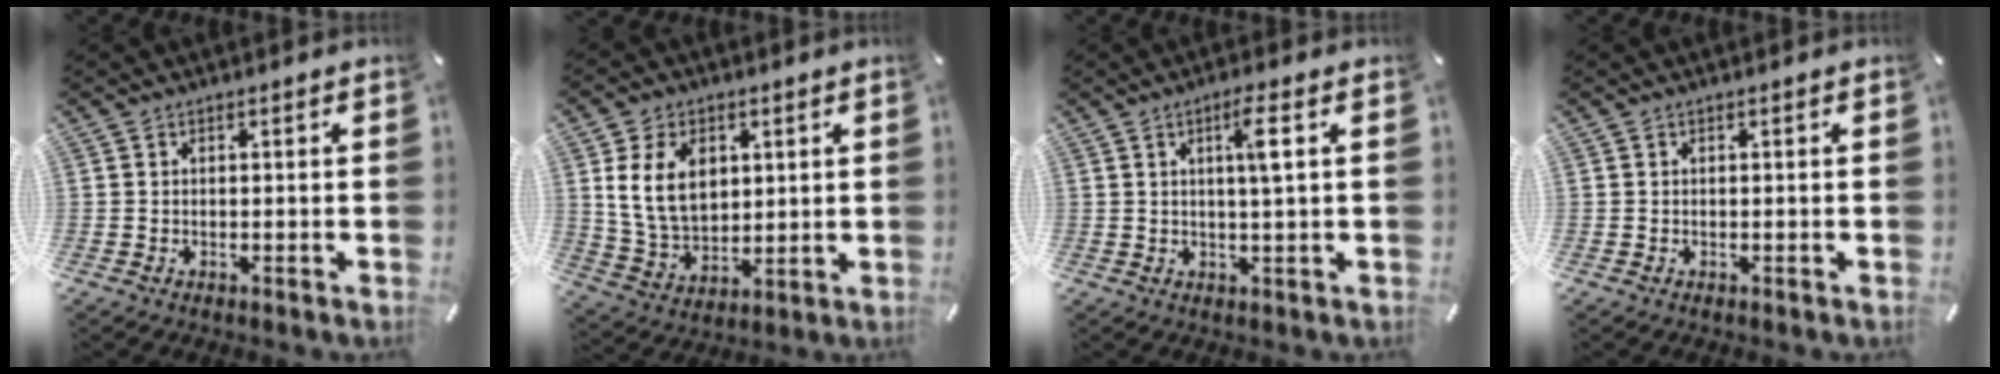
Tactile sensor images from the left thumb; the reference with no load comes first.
{"total": 11.5, "force": [3.2, 8.5, 7.1], "torque": [-0.148, -0.004, 0.055]}
{"total": 5.1, "force": [1.3, 0.3, 4.9], "torque": [-0.090, -0.005, 0.016]}
{"total": 0.0}